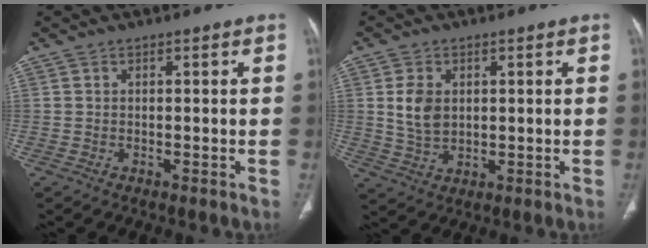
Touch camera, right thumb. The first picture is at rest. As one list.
[{"total": 6.2, "force": [1.3, 4.2, 4.3], "torque": [-0.067, -0.004, 0.033]}]